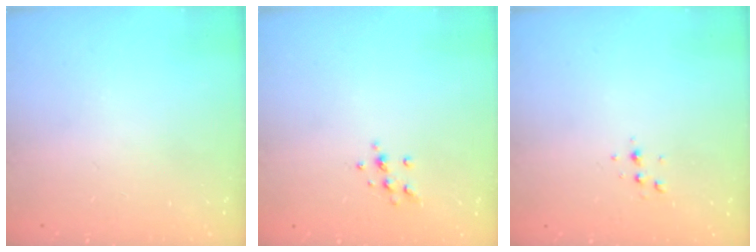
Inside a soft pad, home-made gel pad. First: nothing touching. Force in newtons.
{"total": 7.0, "press": 6.9, "slide": 0.7}
{"total": 3.6, "press": 3.1, "slide": 1.7}